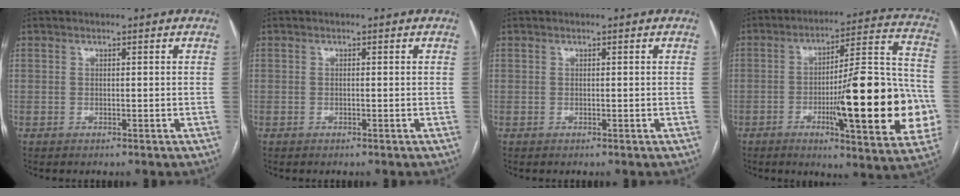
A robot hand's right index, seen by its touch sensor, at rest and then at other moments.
{"total": 0.0}
{"total": 0.0}
{"total": 22.9, "force": [-5.4, 3.7, 22.0], "torque": [-0.268, 0.011, -0.069]}